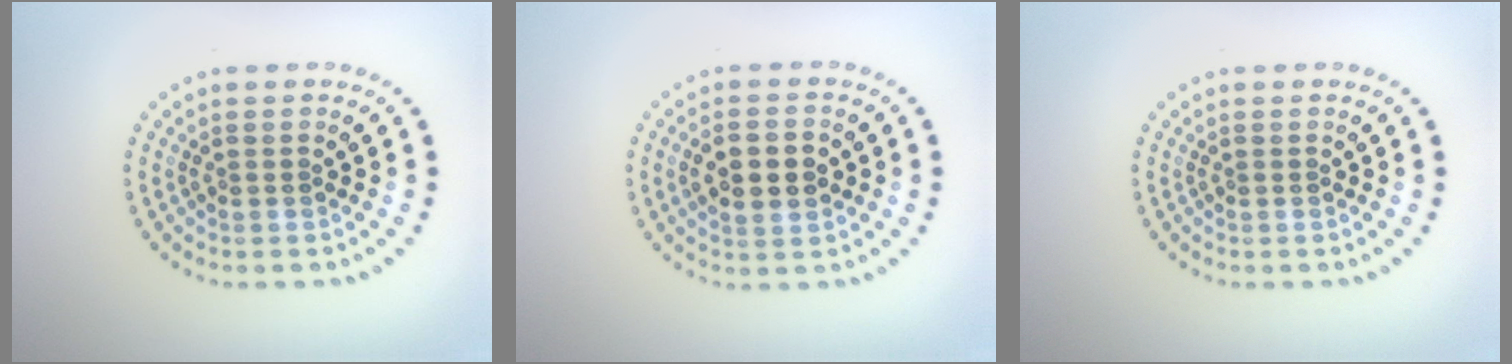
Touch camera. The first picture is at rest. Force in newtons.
{"total": 3.6, "press": 3.6, "slide": 0.1}
{"total": 0.0}